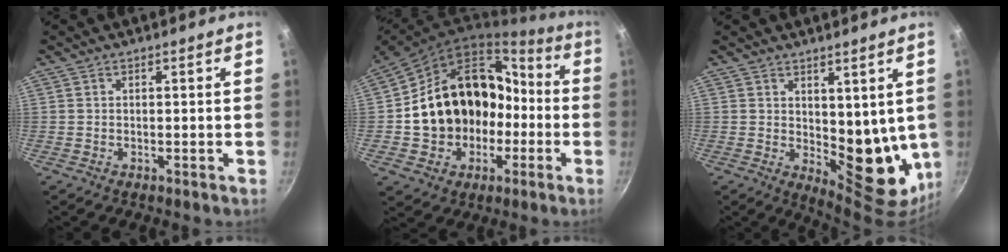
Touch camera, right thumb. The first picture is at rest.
{"total": 21.5, "force": [-2.6, 17.8, 11.7], "torque": [-0.165, 0.069, -0.021]}
{"total": 12.9, "force": [2.2, 7.0, 10.6], "torque": [-0.102, -0.042, 0.047]}